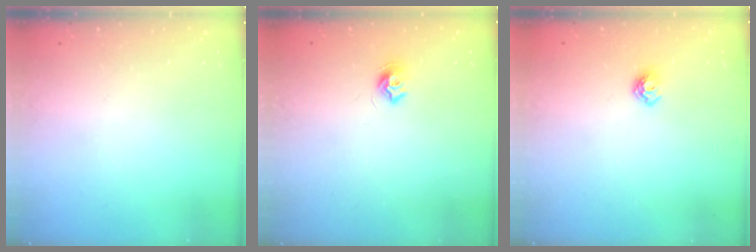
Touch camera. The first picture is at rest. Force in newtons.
{"total": 7.6, "press": 7.5, "slide": 0.5}
{"total": 6.8, "press": 6.7, "slide": 1.0}